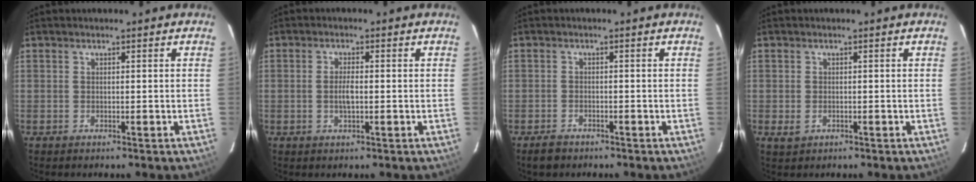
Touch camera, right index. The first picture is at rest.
{"total": 3.0, "force": [-0.3, 1.0, 2.8], "torque": [-0.051, 0.002, -0.005]}
{"total": 2.9, "force": [-2.2, 1.5, 0.9], "torque": [-0.028, 0.002, -0.037]}
{"total": 2.0, "force": [-0.7, 1.5, 1.1], "torque": [-0.018, -0.003, -0.012]}